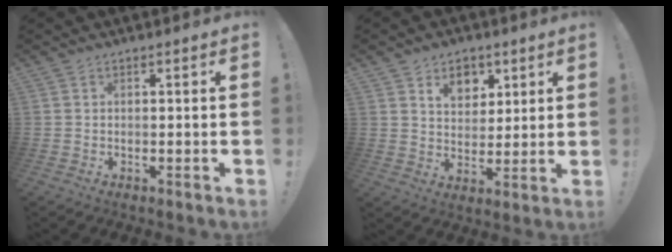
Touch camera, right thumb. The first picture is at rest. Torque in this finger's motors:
{"motor_torque": [1.16, 1.39, 0.37, 0.08, 0.02]}